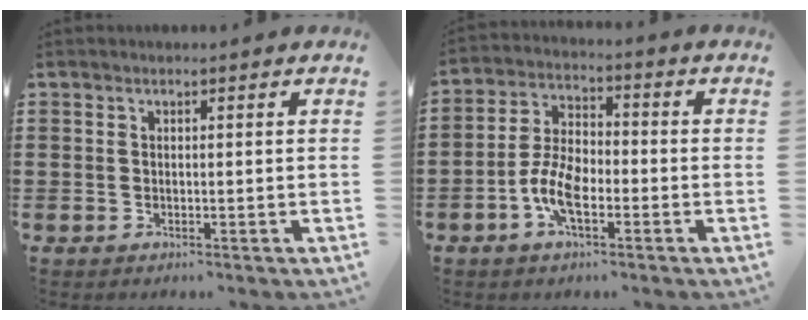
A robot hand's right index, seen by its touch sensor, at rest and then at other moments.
{"total": 7.3, "force": [-2.8, 3.3, 5.9], "torque": [-0.151, -0.006, -0.060]}